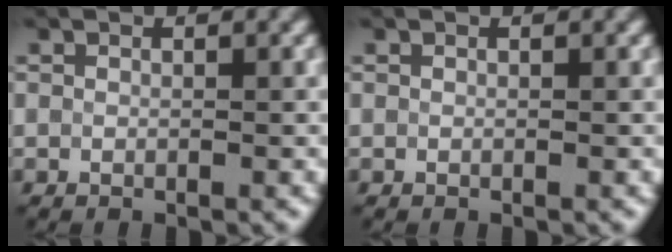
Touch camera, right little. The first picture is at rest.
{"total": 0.0}